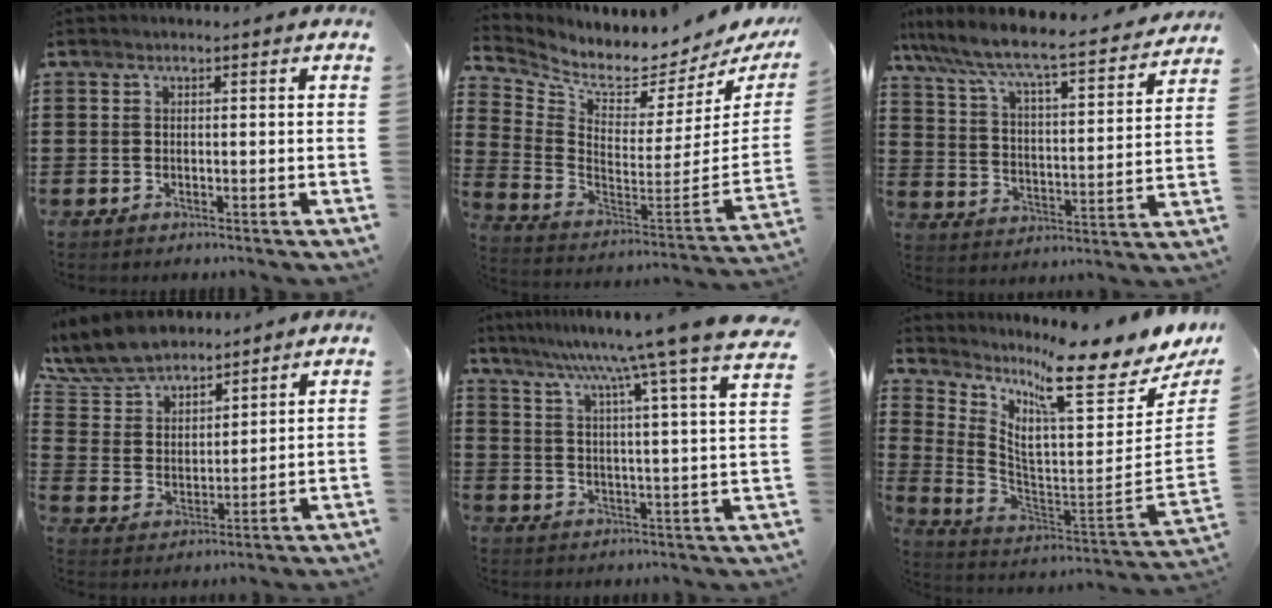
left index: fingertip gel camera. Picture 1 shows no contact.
{"total": 3.9, "force": [3.3, 1.2, 1.8], "torque": [-0.060, -0.052, 0.051]}
{"total": 6.3, "force": [5.7, 0.3, 2.8], "torque": [-0.083, -0.053, 0.086]}
{"total": 8.7, "force": [8.0, 2.5, 2.5], "torque": [-0.086, -0.028, 0.148]}
{"total": 9.0, "force": [7.9, -2.2, 3.5], "torque": [-0.095, -0.068, 0.122]}
{"total": 10.3, "force": [7.3, 0.0, 7.3], "torque": [-0.155, -0.076, 0.110]}